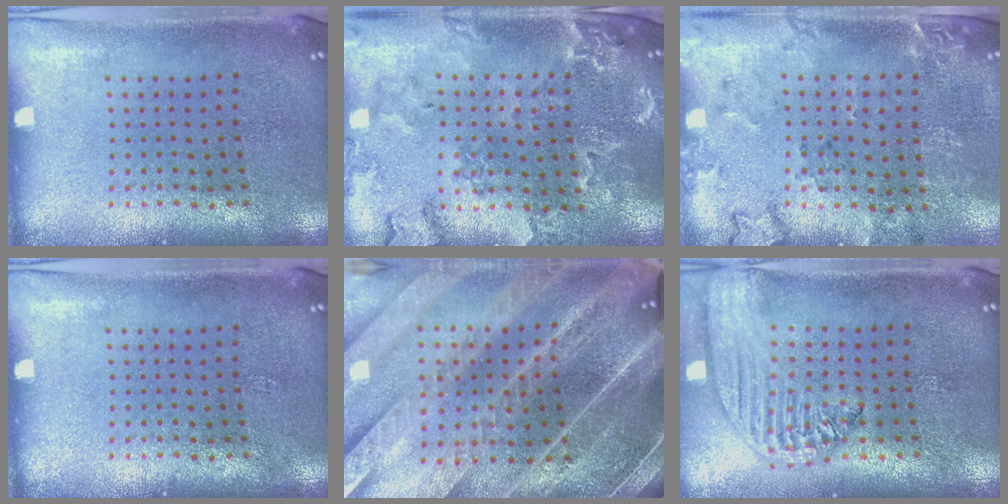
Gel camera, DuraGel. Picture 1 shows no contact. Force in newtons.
{"total": 2.0, "press": 2.0, "slide": 0.2}
{"total": 1.9, "press": 1.5, "slide": 1.2}
{"total": 0.0}
{"total": 5.5, "press": 4.7, "slide": 2.8}
{"total": 2.5, "press": 2.1, "slide": 1.4}